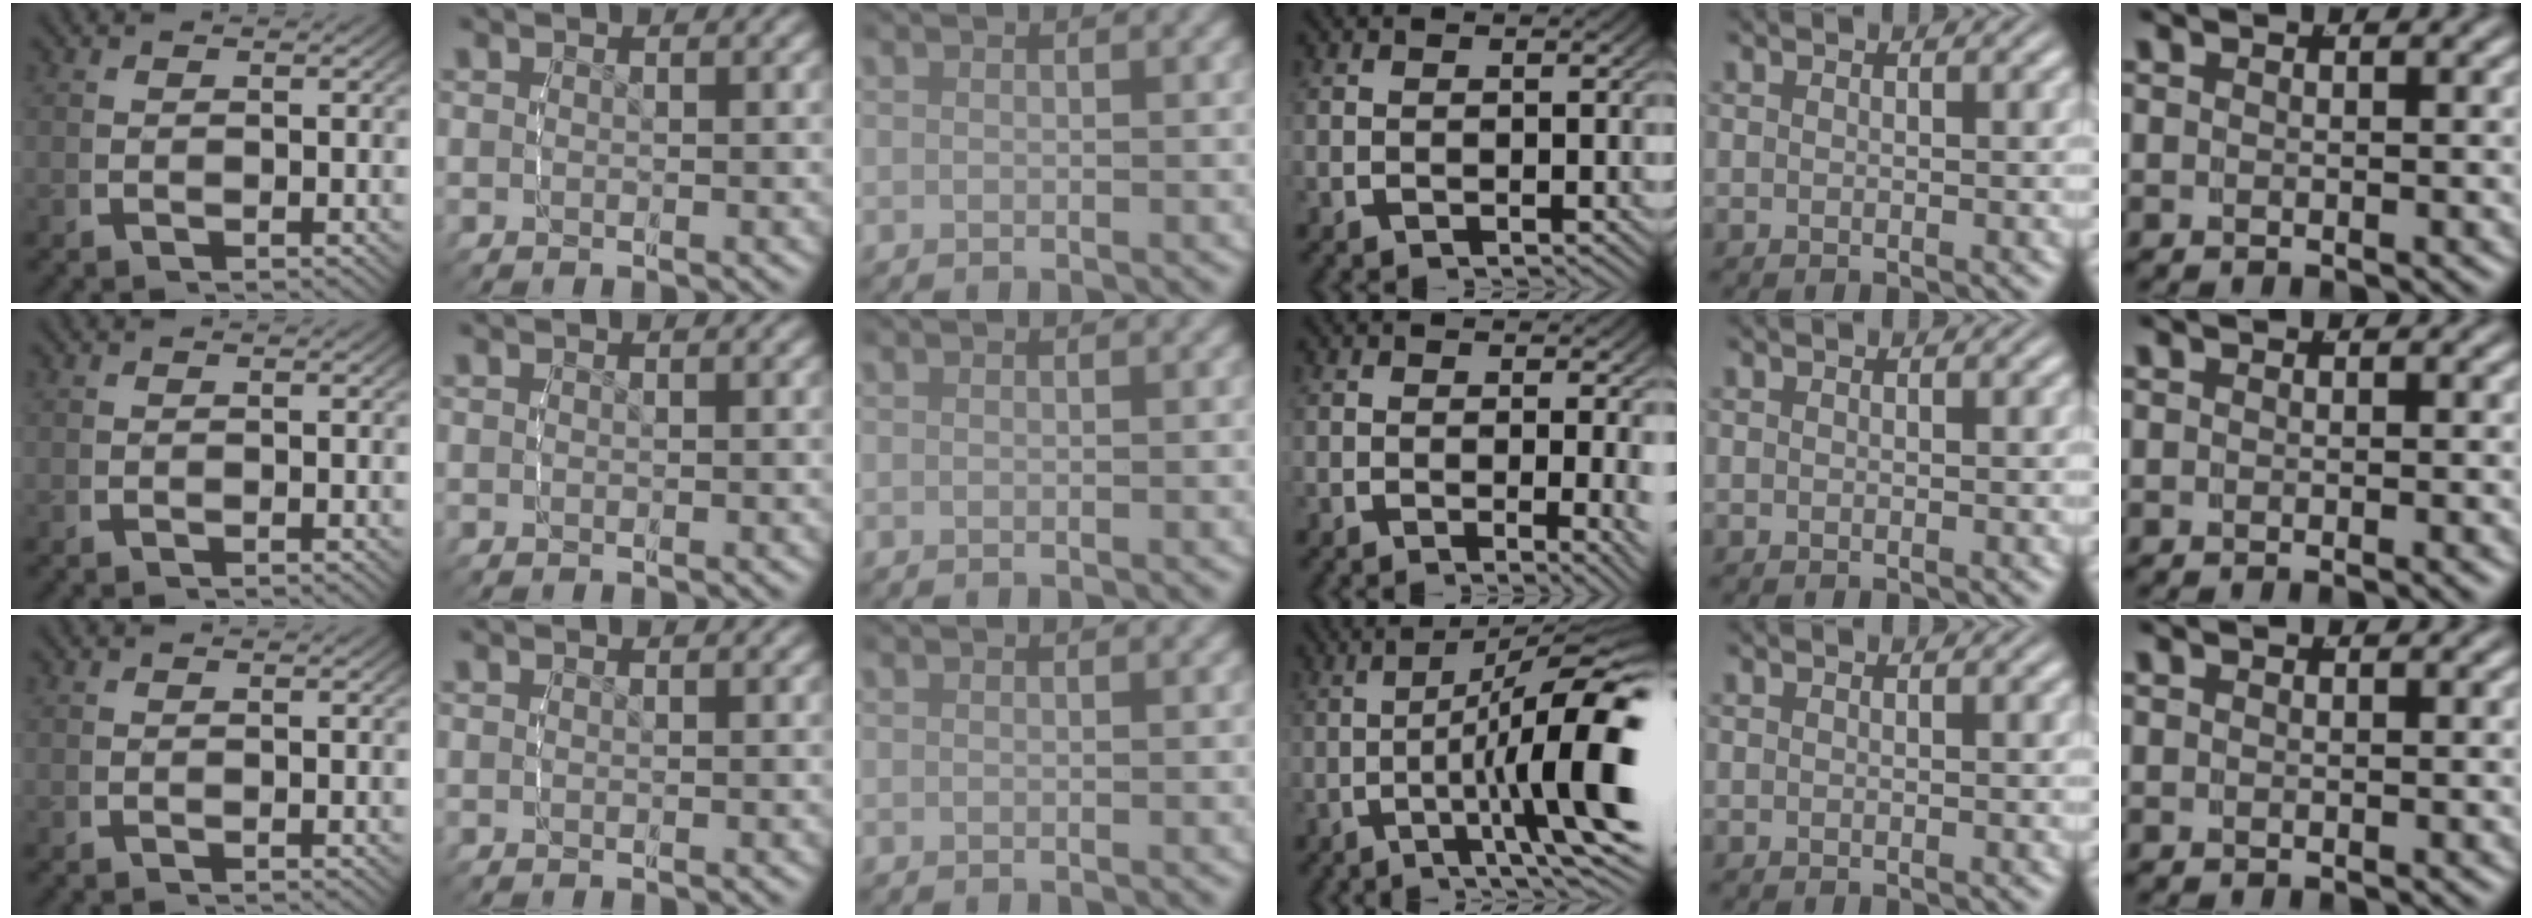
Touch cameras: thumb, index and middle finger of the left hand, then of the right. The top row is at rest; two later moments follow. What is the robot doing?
{"motion": "lift_and_place", "object": "condiment"}